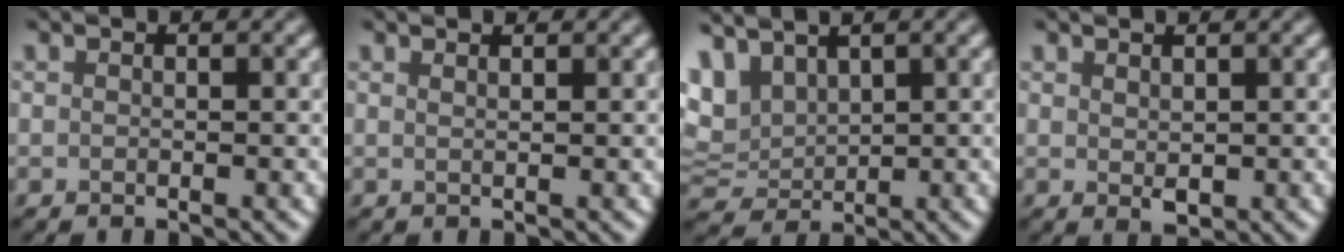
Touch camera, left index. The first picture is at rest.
{"total": 1.4, "force": [1.0, 0.5, 0.8], "torque": [-0.001, 0.018, 0.000]}
{"total": 4.3, "force": [3.0, 1.7, 2.6], "torque": [-0.097, 0.011, 0.085]}
{"total": 0.6, "force": [0.0, -0.6, -0.1], "torque": [-0.024, -0.004, 0.031]}